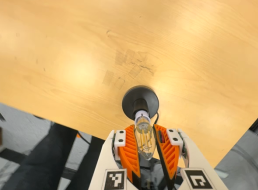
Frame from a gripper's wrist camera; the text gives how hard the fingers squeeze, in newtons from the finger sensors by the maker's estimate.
{"total": 12.0, "left": 11.6, "right": 12.3}